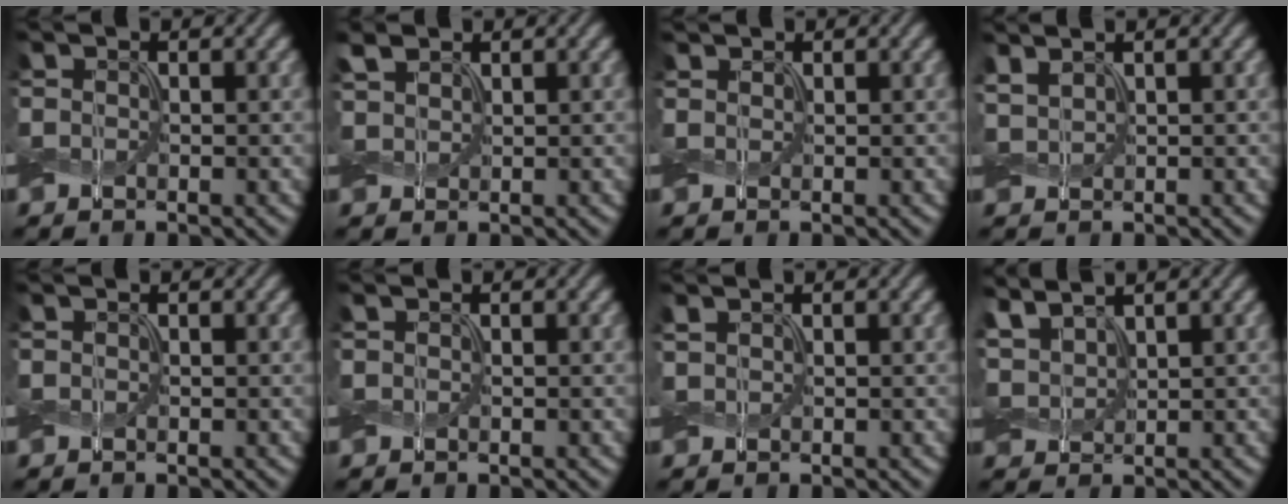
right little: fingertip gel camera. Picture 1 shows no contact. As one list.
[{"total": 2.2, "force": [1.4, 1.2, 1.2], "torque": [-0.035, 0.008, 0.029]}, {"total": 0.7, "force": [0.6, 0.3, 0.1], "torque": [-0.003, 0.003, 0.012]}, {"total": 1.9, "force": [1.2, 0.7, 1.2], "torque": [-0.029, 0.011, 0.026]}, {"total": 0.0}, {"total": 0.0}, {"total": 0.5, "force": [0.4, 0.3, 0.3], "torque": [-0.007, 0.001, 0.009]}, {"total": 3.8, "force": [2.5, 1.8, 2.3], "torque": [-0.064, 0.018, 0.043]}]